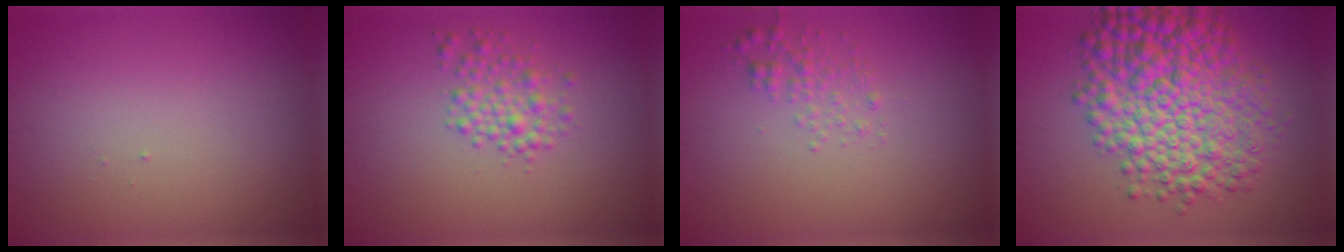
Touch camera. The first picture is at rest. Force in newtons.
{"total": 2.6, "press": 2.6, "slide": 0.1}
{"total": 1.5, "press": 1.5, "slide": 0.0}
{"total": 10.5, "press": 10.5, "slide": 0.1}